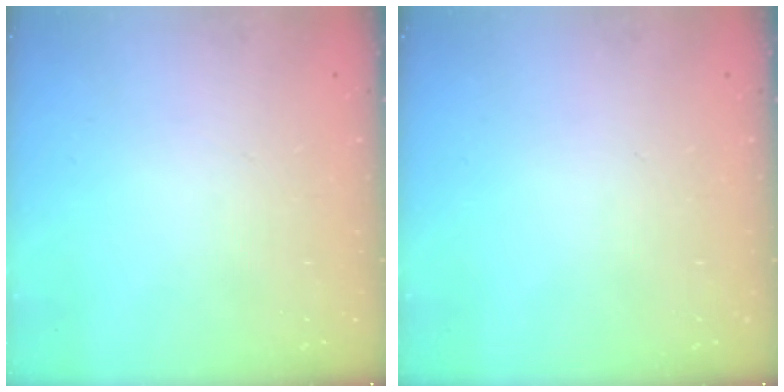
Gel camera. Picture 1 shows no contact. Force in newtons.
{"total": 0.0}